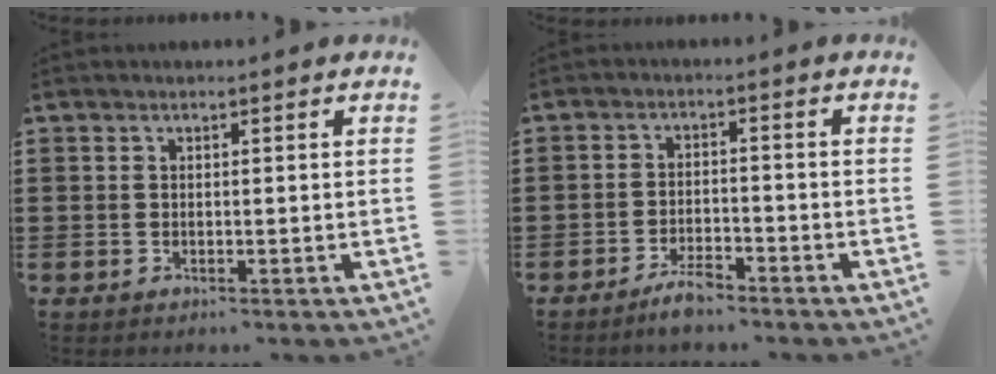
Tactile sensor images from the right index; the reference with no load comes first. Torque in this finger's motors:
{"motor_torque": [1.58, -0.56, 0.18, 0.03]}